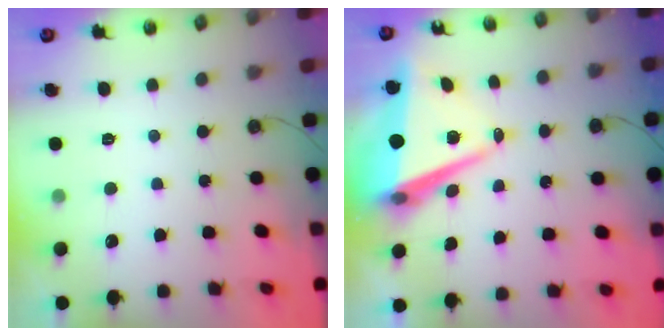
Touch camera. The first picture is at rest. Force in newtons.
{"total": 9.7, "press": 9.1, "slide": 3.2}